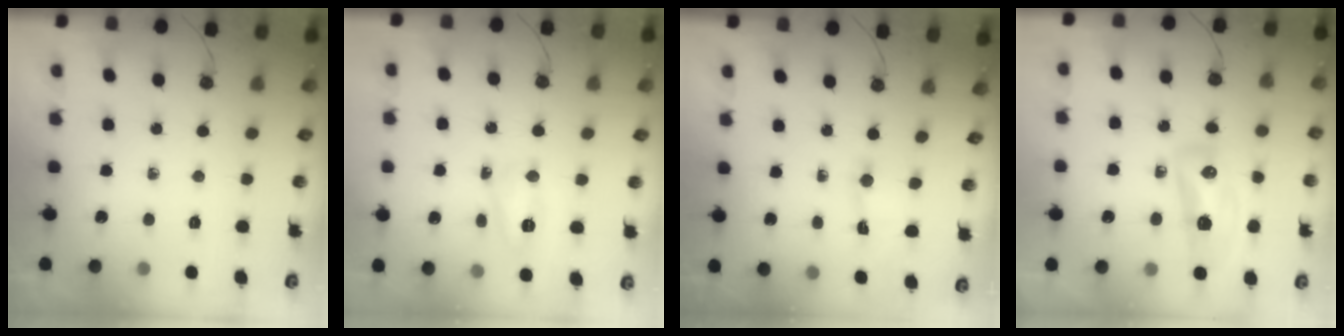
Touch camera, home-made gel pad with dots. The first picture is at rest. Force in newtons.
{"total": 9.2, "press": 6.1, "slide": 6.8}
{"total": 0.5, "press": 0.5, "slide": 0.2}
{"total": 13.9, "press": 11.8, "slide": 7.2}